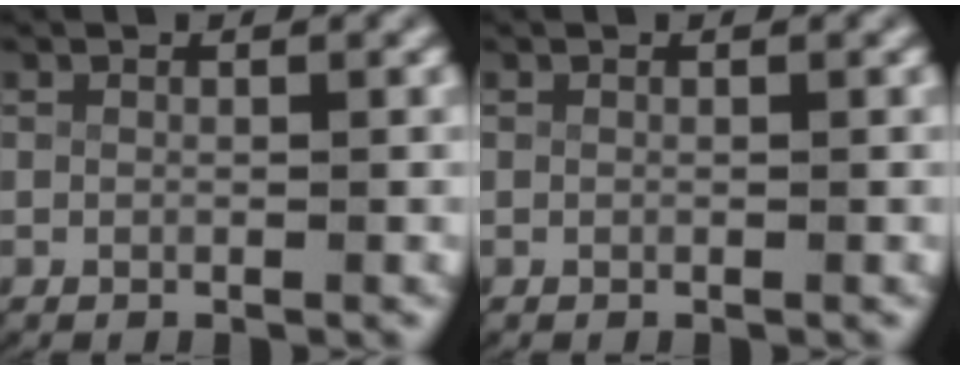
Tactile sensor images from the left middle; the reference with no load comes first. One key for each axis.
{"total": 0.0}